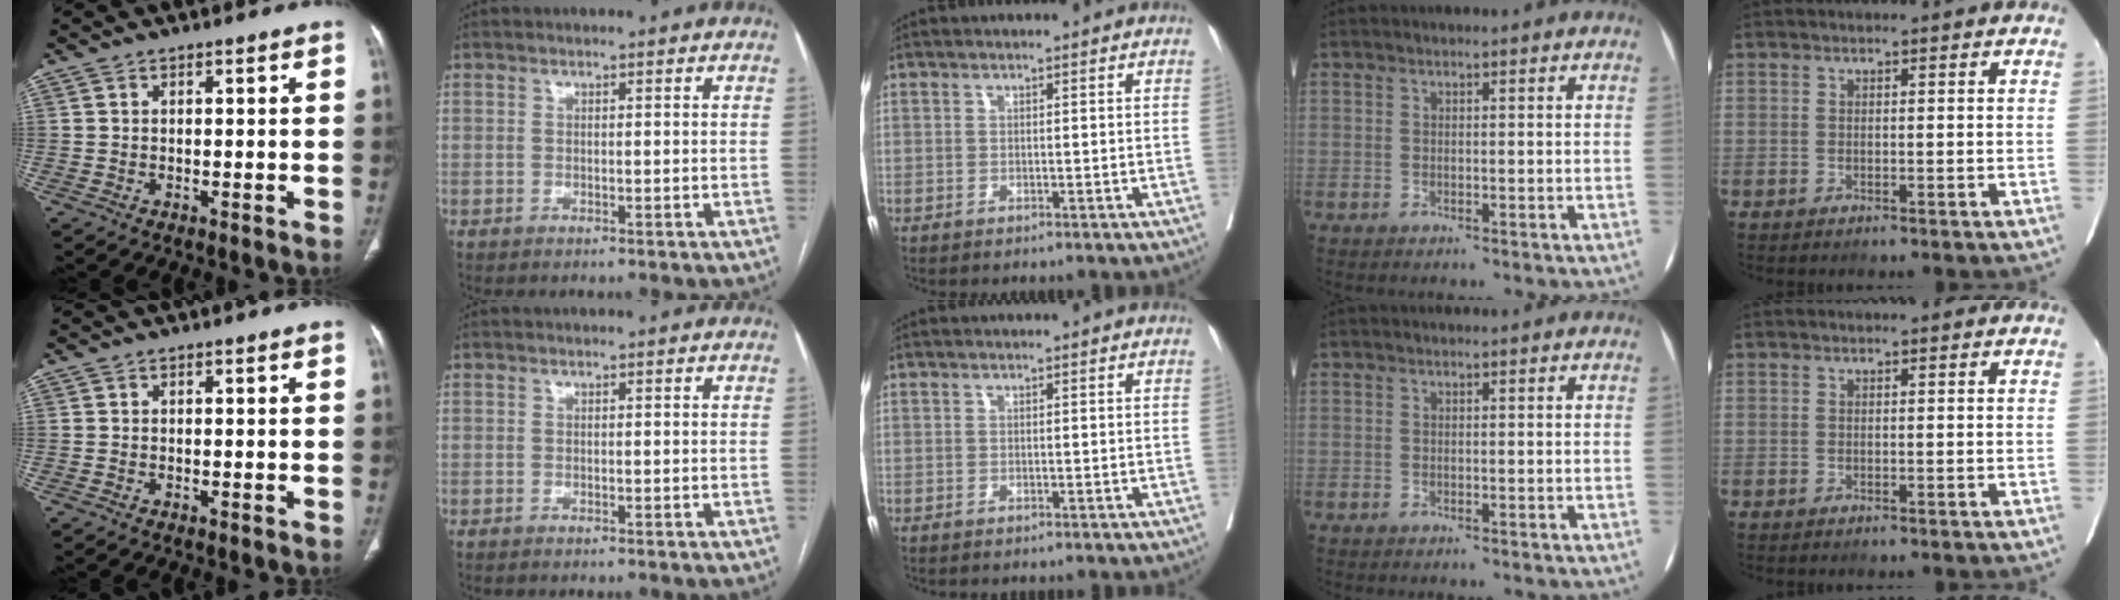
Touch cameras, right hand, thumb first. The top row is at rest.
{"index": {"total": 0.6, "force": [-0.6, -0.1, 0.2], "torque": [0.001, -0.001, -0.010]}}